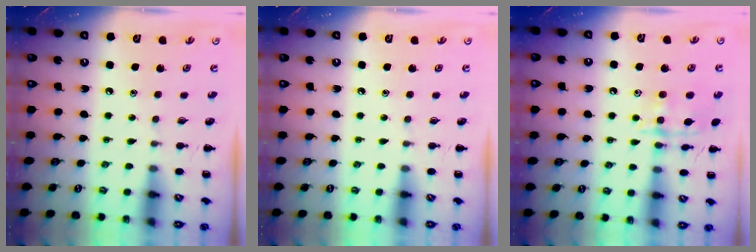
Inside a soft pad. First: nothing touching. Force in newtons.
{"total": 0.0}
{"total": 12.3, "press": 12.3, "slide": 0.6}